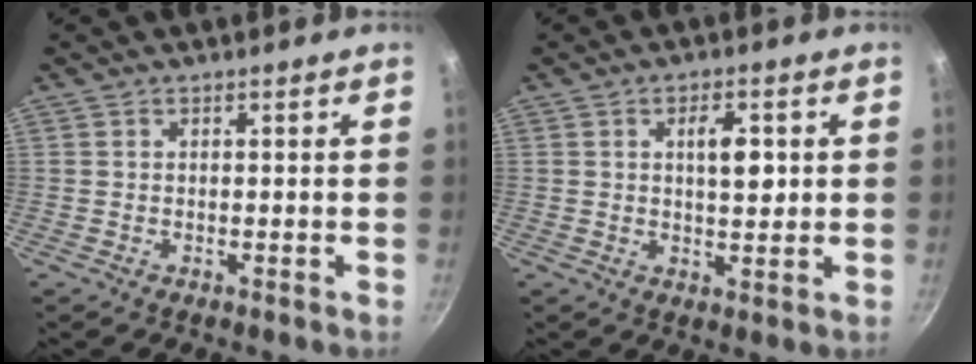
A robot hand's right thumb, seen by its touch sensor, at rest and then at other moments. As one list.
[{"total": 6.0, "force": [1.1, 2.7, 5.2], "torque": [-0.070, -0.005, 0.013]}]